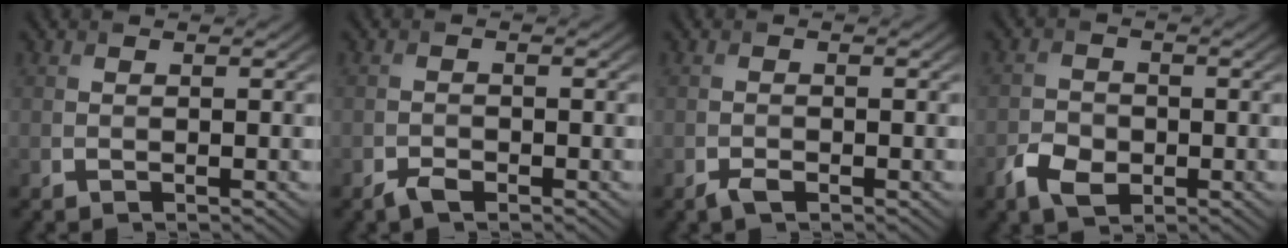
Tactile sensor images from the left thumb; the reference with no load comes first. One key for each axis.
{"total": 1.6, "fx": -1.2, "fy": 0.7, "fz": 0.8, "tx": -0.015, "ty": -0.001, "tz": -0.026}
{"total": 1.3, "fx": -0.9, "fy": 0.5, "fz": 0.8, "tx": -0.016, "ty": -0.002, "tz": -0.018}
{"total": 3.9, "fx": -1.8, "fy": 2.7, "fz": 2.2, "tx": -0.049, "ty": -0.006, "tz": -0.039}